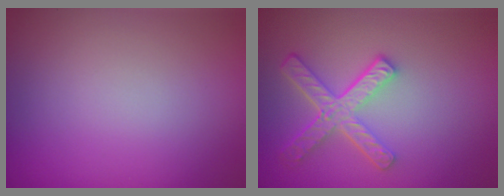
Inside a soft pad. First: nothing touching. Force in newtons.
{"total": 4.5, "press": 3.4, "slide": 3.0}